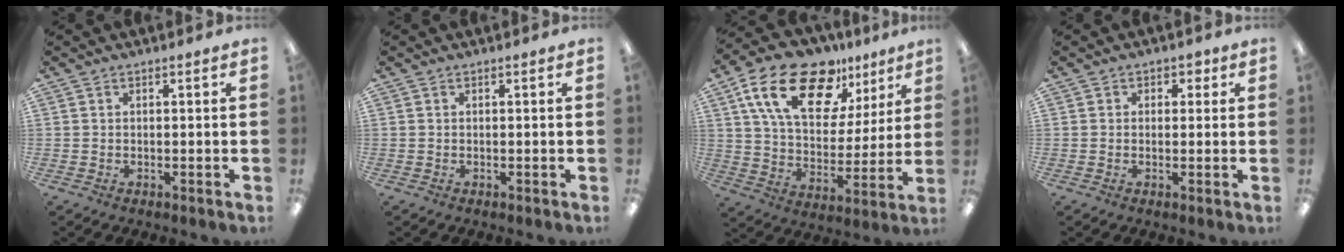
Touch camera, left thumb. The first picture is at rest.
{"total": 0.0}
{"total": 21.0, "force": [12.8, 11.0, 12.5], "torque": [-0.214, -0.060, 0.225]}
{"total": 2.0, "force": [0.3, 1.8, 0.8], "torque": [0.001, 0.001, 0.001]}